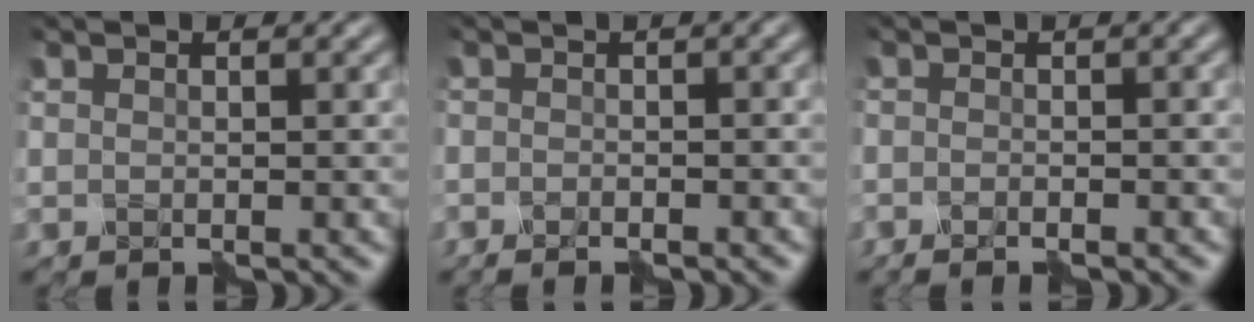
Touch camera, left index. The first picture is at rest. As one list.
[{"total": 2.4, "force": [-1.0, 0.7, 2.1], "torque": [-0.015, 0.002, -0.023]}, {"total": 1.9, "force": [-1.2, 0.3, 1.4], "torque": [-0.012, 0.000, -0.026]}]